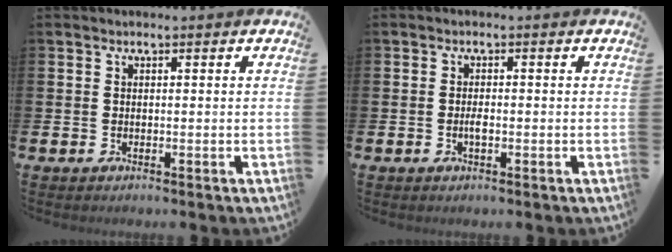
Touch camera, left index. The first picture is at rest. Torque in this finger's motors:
{"motor_torque": [0.42, 0.36, 0.02, 0.01]}